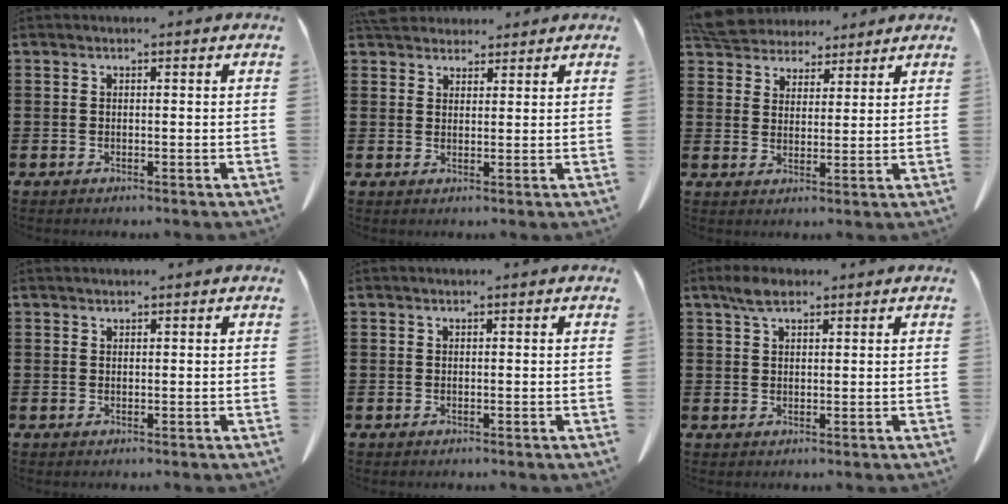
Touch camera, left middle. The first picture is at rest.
{"total": 4.0, "force": [3.8, 1.2, 0.7], "torque": [-0.017, -0.011, 0.072]}
{"total": 5.7, "force": [5.4, 1.8, 0.7], "torque": [-0.040, -0.015, 0.102]}
{"total": 0.6, "force": [0.6, 0.0, 0.0], "torque": [-0.003, -0.003, 0.015]}
{"total": 0.0}
{"total": 3.3, "force": [2.2, 1.3, 2.0], "torque": [-0.046, 0.004, 0.042]}